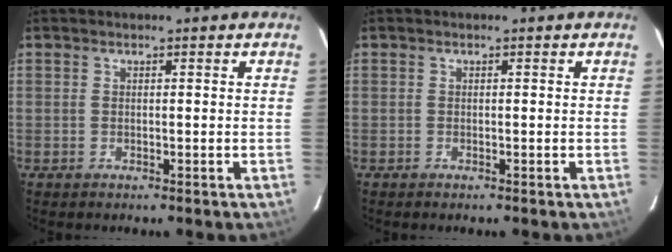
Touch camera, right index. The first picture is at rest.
{"total": 0.0}